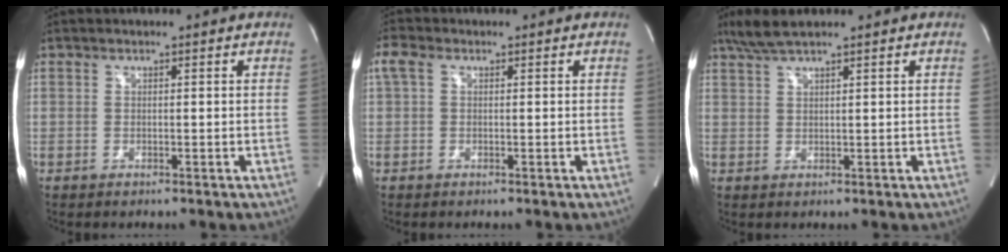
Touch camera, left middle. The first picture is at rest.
{"total": 2.5, "force": [0.8, 1.5, 1.8], "torque": [-0.054, 0.025, 0.020]}
{"total": 4.0, "force": [3.3, 0.1, 2.3], "torque": [-0.054, 0.013, 0.069]}